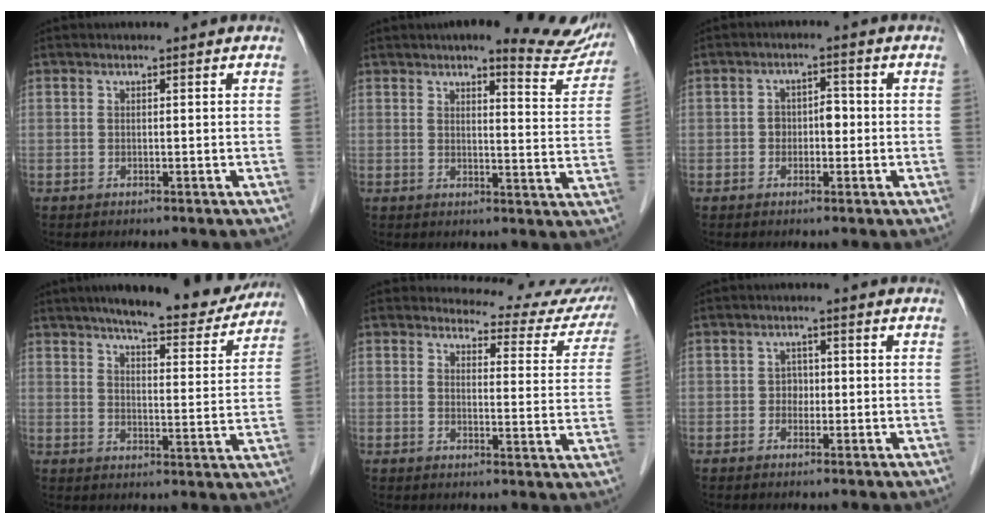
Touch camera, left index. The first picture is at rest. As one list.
[{"total": 11.2, "force": [10.2, 2.3, 4.1], "torque": [-0.031, -0.021, 0.101]}, {"total": 3.1, "force": [-0.5, 2.0, 2.4], "torque": [-0.033, 0.015, -0.006]}, {"total": 16.1, "force": [14.0, 2.8, 7.4], "torque": [-0.093, -0.005, 0.181]}, {"total": 13.9, "force": [13.4, 3.4, 1.3], "torque": [0.022, -0.055, 0.120]}, {"total": 1.7, "force": [-0.3, 1.4, 0.9], "torque": [-0.009, 0.006, -0.007]}]